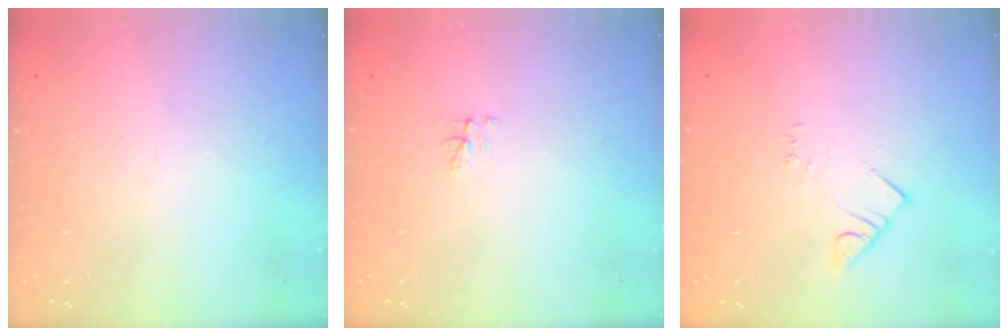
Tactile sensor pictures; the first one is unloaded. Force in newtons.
{"total": 2.9, "press": 2.9, "slide": 0.4}
{"total": 2.5, "press": 2.4, "slide": 0.4}